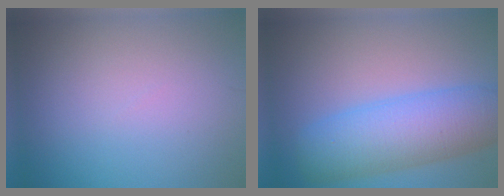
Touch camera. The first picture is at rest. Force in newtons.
{"total": 8.1, "press": 8.1, "slide": 0.4}